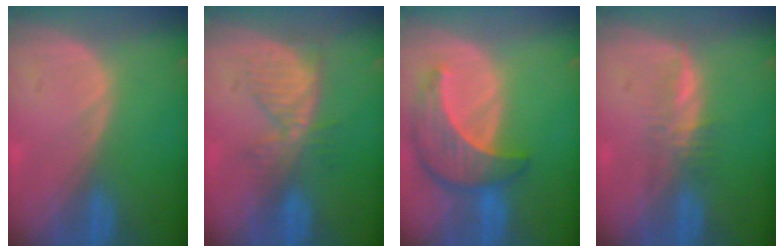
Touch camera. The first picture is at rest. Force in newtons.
{"total": 5.8, "press": 5.8, "slide": 0.2}
{"total": 8.6, "press": 7.8, "slide": 3.8}
{"total": 2.8, "press": 2.7, "slide": 0.5}